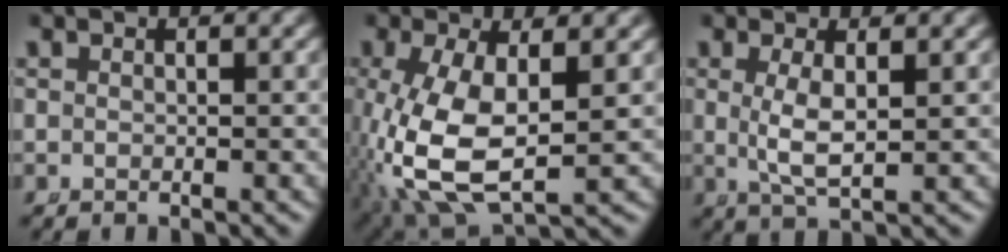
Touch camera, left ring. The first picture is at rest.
{"total": 9.7, "force": [-1.5, 5.8, 7.7], "torque": [-0.195, -0.058, 0.013]}
{"total": 3.1, "force": [0.2, 0.7, 3.0], "torque": [-0.067, -0.016, 0.018]}